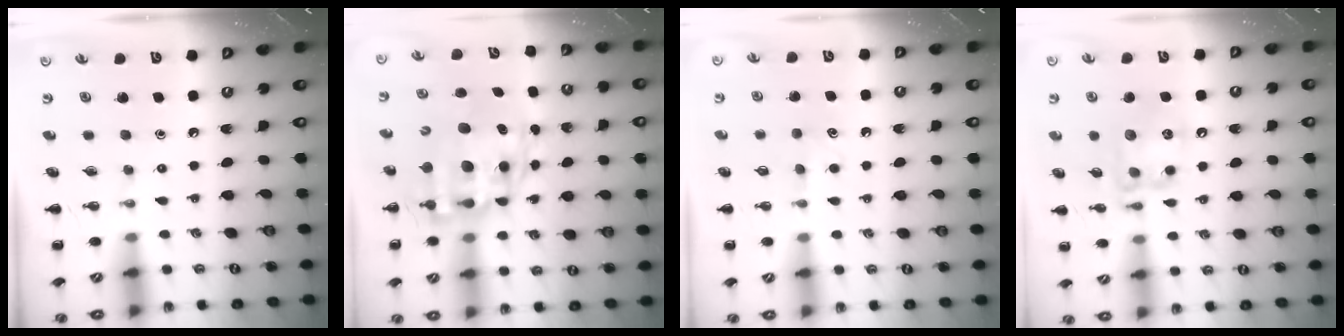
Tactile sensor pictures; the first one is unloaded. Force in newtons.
{"total": 14.3, "press": 14.0, "slide": 3.2}
{"total": 4.4, "press": 4.2, "slide": 1.2}
{"total": 14.4, "press": 14.2, "slide": 1.8}